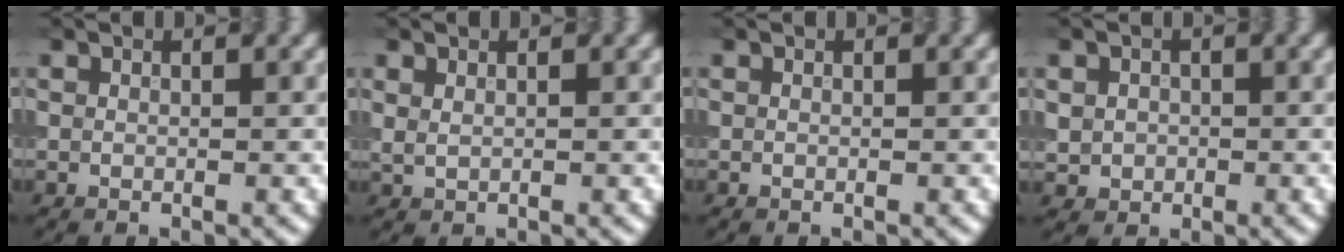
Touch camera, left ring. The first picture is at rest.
{"total": 0.7, "force": [0.4, 0.3, 0.5], "torque": [-0.011, -0.001, 0.012]}
{"total": 0.0}
{"total": 1.8, "force": [-0.1, 1.7, 0.6], "torque": [-0.006, -0.004, 0.000]}